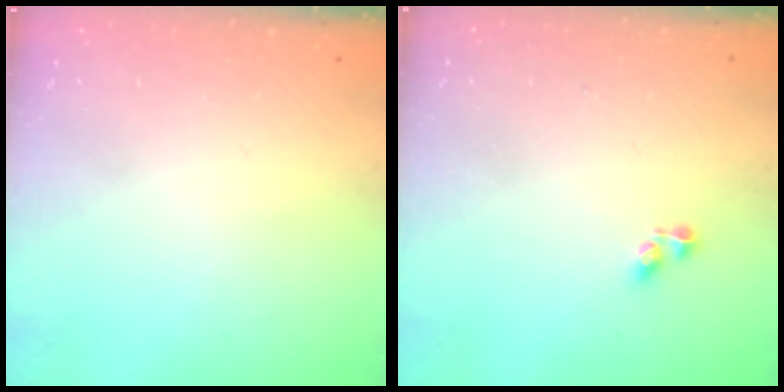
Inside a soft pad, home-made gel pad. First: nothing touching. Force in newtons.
{"total": 2.9, "press": 2.9, "slide": 0.4}